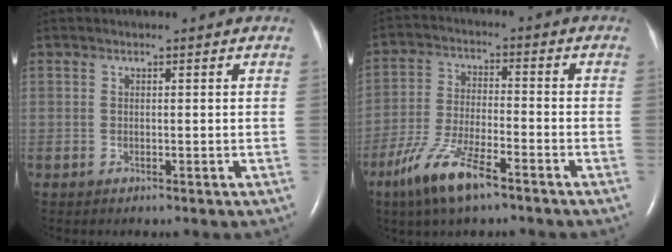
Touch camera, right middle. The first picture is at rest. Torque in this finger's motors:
{"motor_torque": [1.09, -1.05, 0.36, 0.15]}